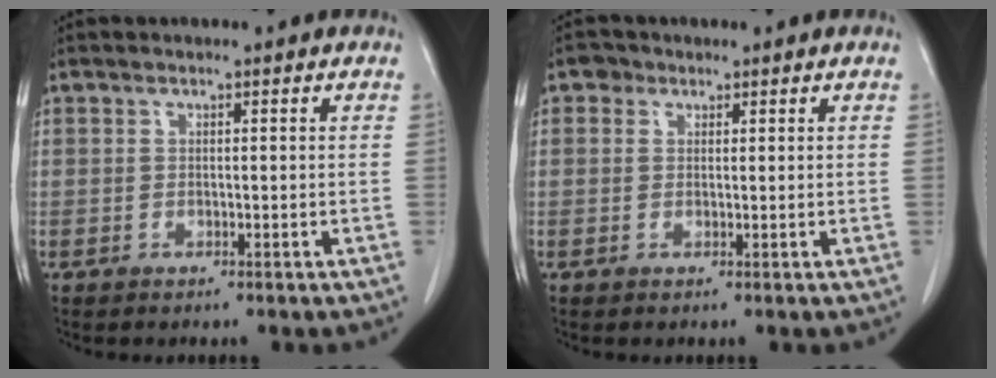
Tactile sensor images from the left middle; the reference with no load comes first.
{"total": 0.9, "force": [0.5, 0.8, 0.2], "torque": [0.002, 0.001, 0.005]}